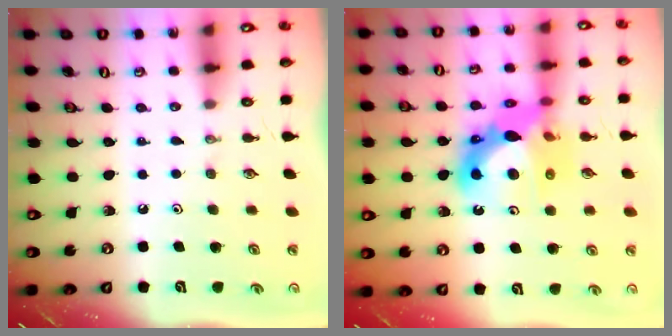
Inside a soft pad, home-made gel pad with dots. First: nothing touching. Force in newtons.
{"total": 15.9, "press": 15.8, "slide": 1.5}